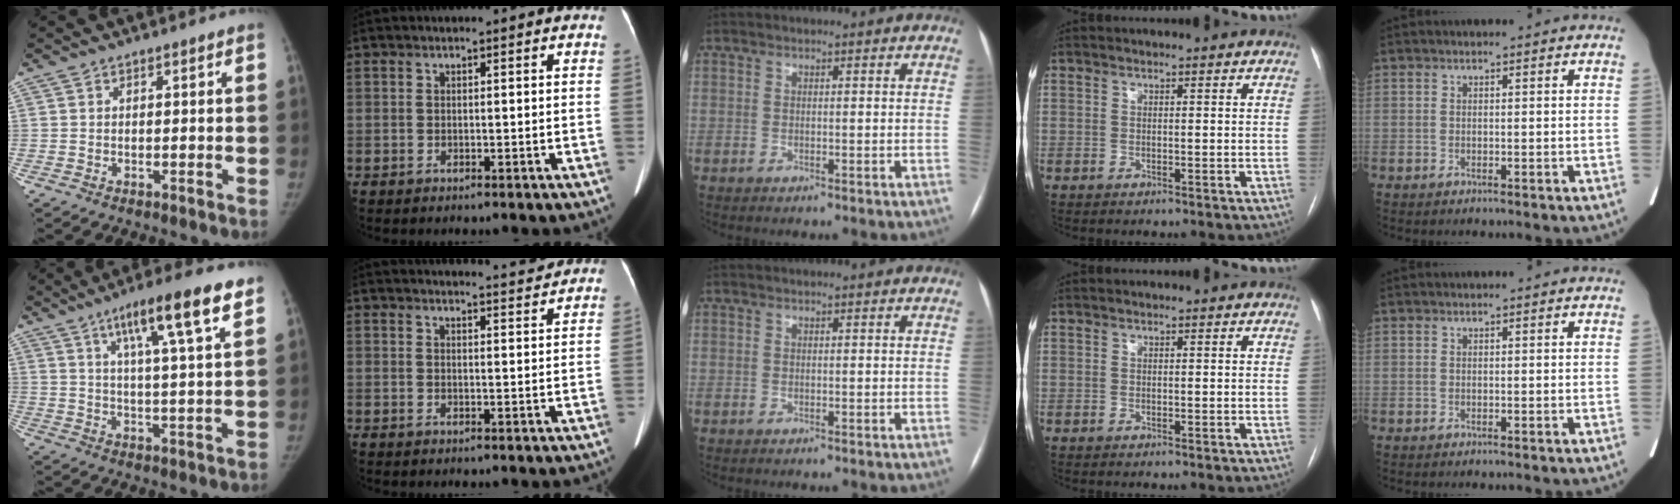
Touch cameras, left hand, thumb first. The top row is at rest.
{"thumb": {"total": 13.6, "force": [7.6, 1.5, 11.2], "torque": [-0.176, -0.023, 0.117]}, "index": {"total": 6.6, "force": [6.5, -0.5, 0.7], "torque": [-0.009, -0.001, 0.077]}}